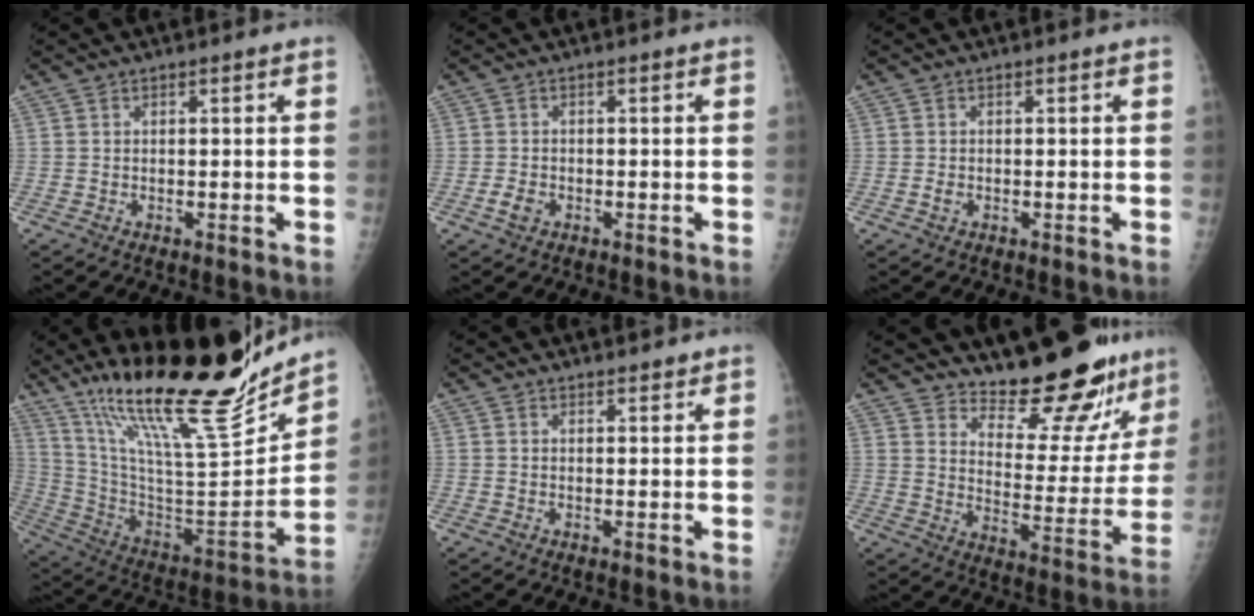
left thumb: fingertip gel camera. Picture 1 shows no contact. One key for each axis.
{"total": 2.2, "fx": -0.9, "fy": 1.6, "fz": 1.3, "tx": -0.022, "ty": 0.002, "tz": -0.016}
{"total": 0.9, "fx": -0.3, "fy": 0.7, "fz": 0.6, "tx": -0.011, "ty": 0.000, "tz": -0.005}
{"total": 28.2, "fx": 21.4, "fy": 4.8, "fz": 17.8, "tx": -0.268, "ty": -0.098, "tz": 0.362}
{"total": 1.5, "fx": 1.3, "fy": 0.6, "fz": 0.4, "tx": 0.003, "ty": -0.008, "tz": 0.018}
{"total": 18.4, "fx": 16.1, "fy": 4.5, "fz": 7.7, "tx": -0.062, "ty": -0.139, "tz": 0.224}